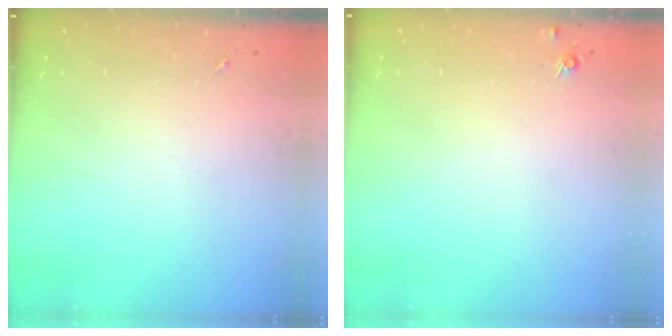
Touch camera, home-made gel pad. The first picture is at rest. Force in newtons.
{"total": 4.4, "press": 4.3, "slide": 0.5}